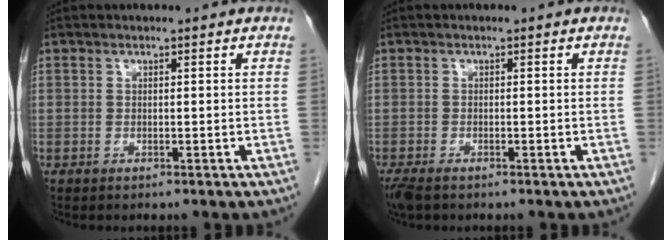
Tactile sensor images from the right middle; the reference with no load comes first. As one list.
[{"total": 2.9, "force": [-2.2, 1.0, 1.7], "torque": [-0.038, -0.010, -0.037]}]